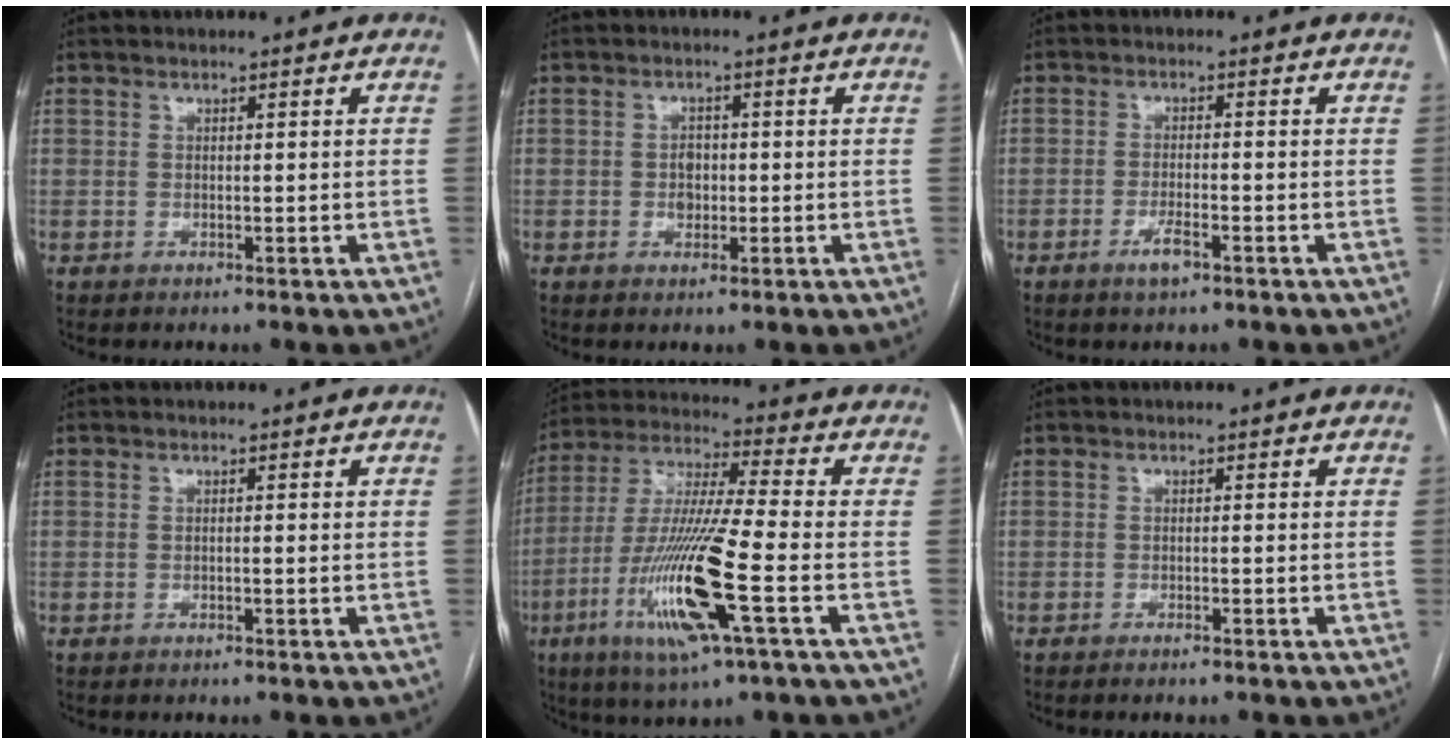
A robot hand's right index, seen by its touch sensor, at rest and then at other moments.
{"total": 2.3, "force": [-0.4, 1.8, 1.4], "torque": [-0.019, 0.005, -0.004]}
{"total": 3.1, "force": [-1.8, 0.5, 2.5], "torque": [-0.049, -0.003, -0.033]}
{"total": 0.0}
{"total": 17.1, "force": [-5.9, 0.4, 16.0], "torque": [-0.332, -0.021, -0.112]}
{"total": 1.1, "force": [-0.8, -0.2, 0.6], "torque": [-0.013, -0.001, -0.014]}